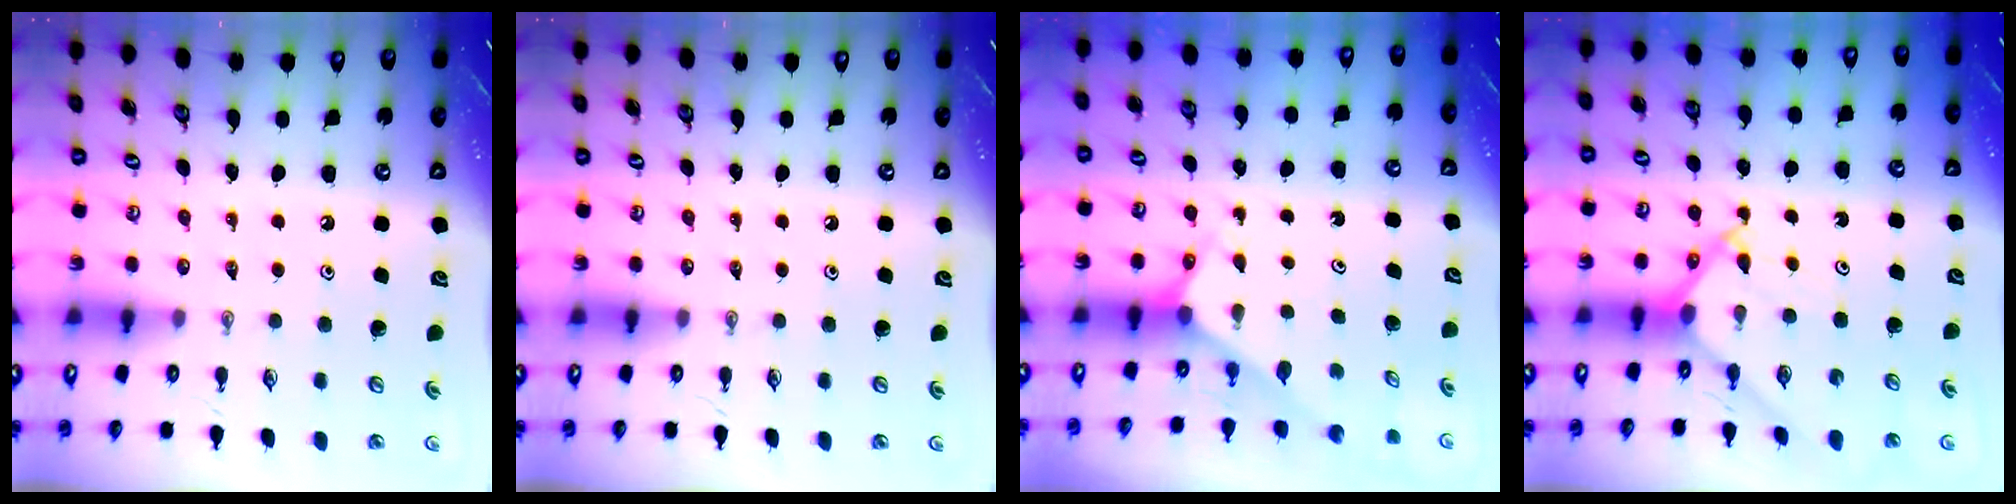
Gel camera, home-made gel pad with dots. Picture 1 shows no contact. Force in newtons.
{"total": 0.0}
{"total": 2.6, "press": 2.6, "slide": 0.2}
{"total": 8.8, "press": 8.8, "slide": 0.7}